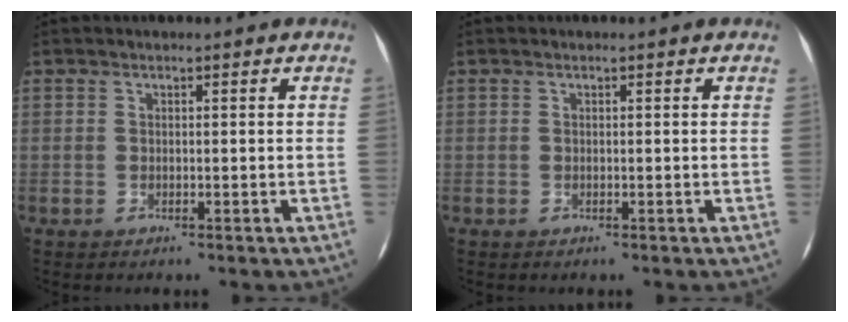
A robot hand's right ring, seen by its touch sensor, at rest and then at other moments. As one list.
[{"total": 0.0}]